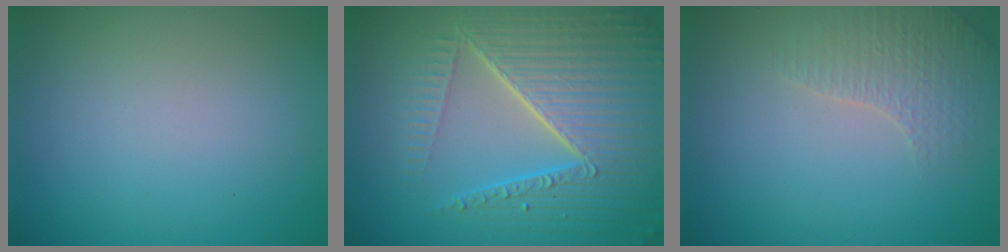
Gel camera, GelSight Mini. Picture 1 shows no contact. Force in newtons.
{"total": 9.0, "press": 6.0, "slide": 6.8}
{"total": 2.6, "press": 2.5, "slide": 0.5}